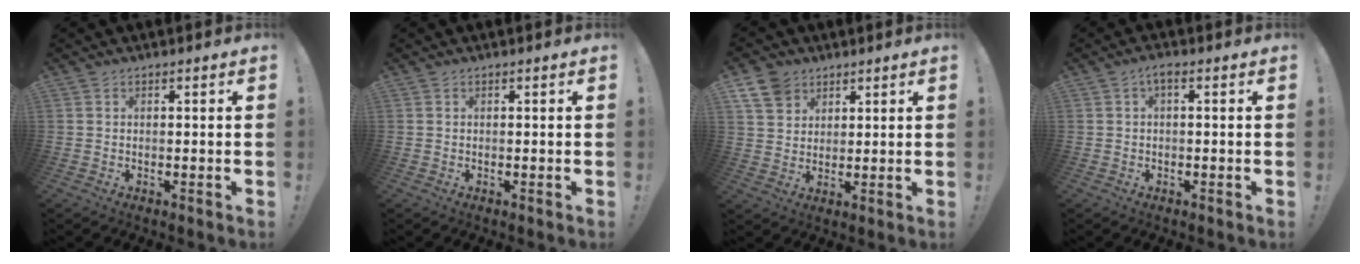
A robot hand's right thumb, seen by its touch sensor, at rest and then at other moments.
{"total": 0.0}
{"total": 8.1, "force": [5.1, 5.7, 2.6], "torque": [-0.042, -0.027, 0.101]}
{"total": 2.1, "force": [-0.3, 0.5, 2.0], "torque": [-0.039, 0.007, -0.006]}